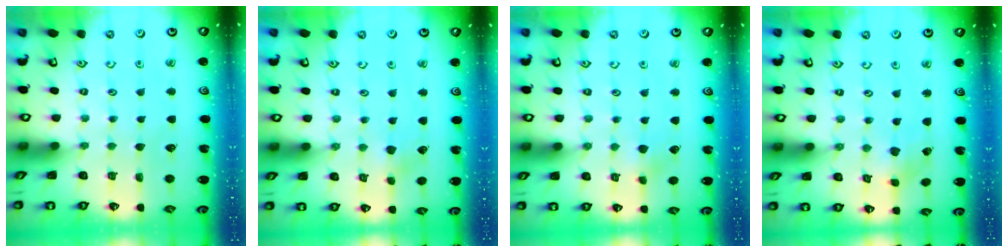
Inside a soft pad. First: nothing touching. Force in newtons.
{"total": 3.5, "press": 3.5, "slide": 0.6}
{"total": 3.6, "press": 3.5, "slide": 0.9}
{"total": 3.2, "press": 3.2, "slide": 0.4}